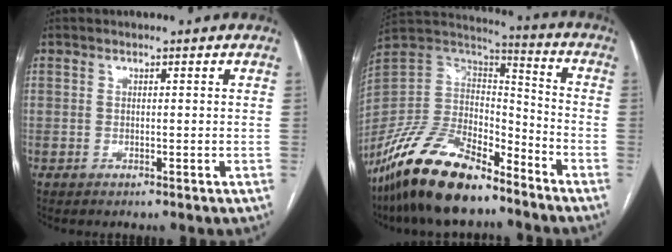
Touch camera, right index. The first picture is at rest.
{"total": 19.3, "force": [-14.7, 6.6, 10.7], "torque": [-0.219, 0.004, -0.274]}